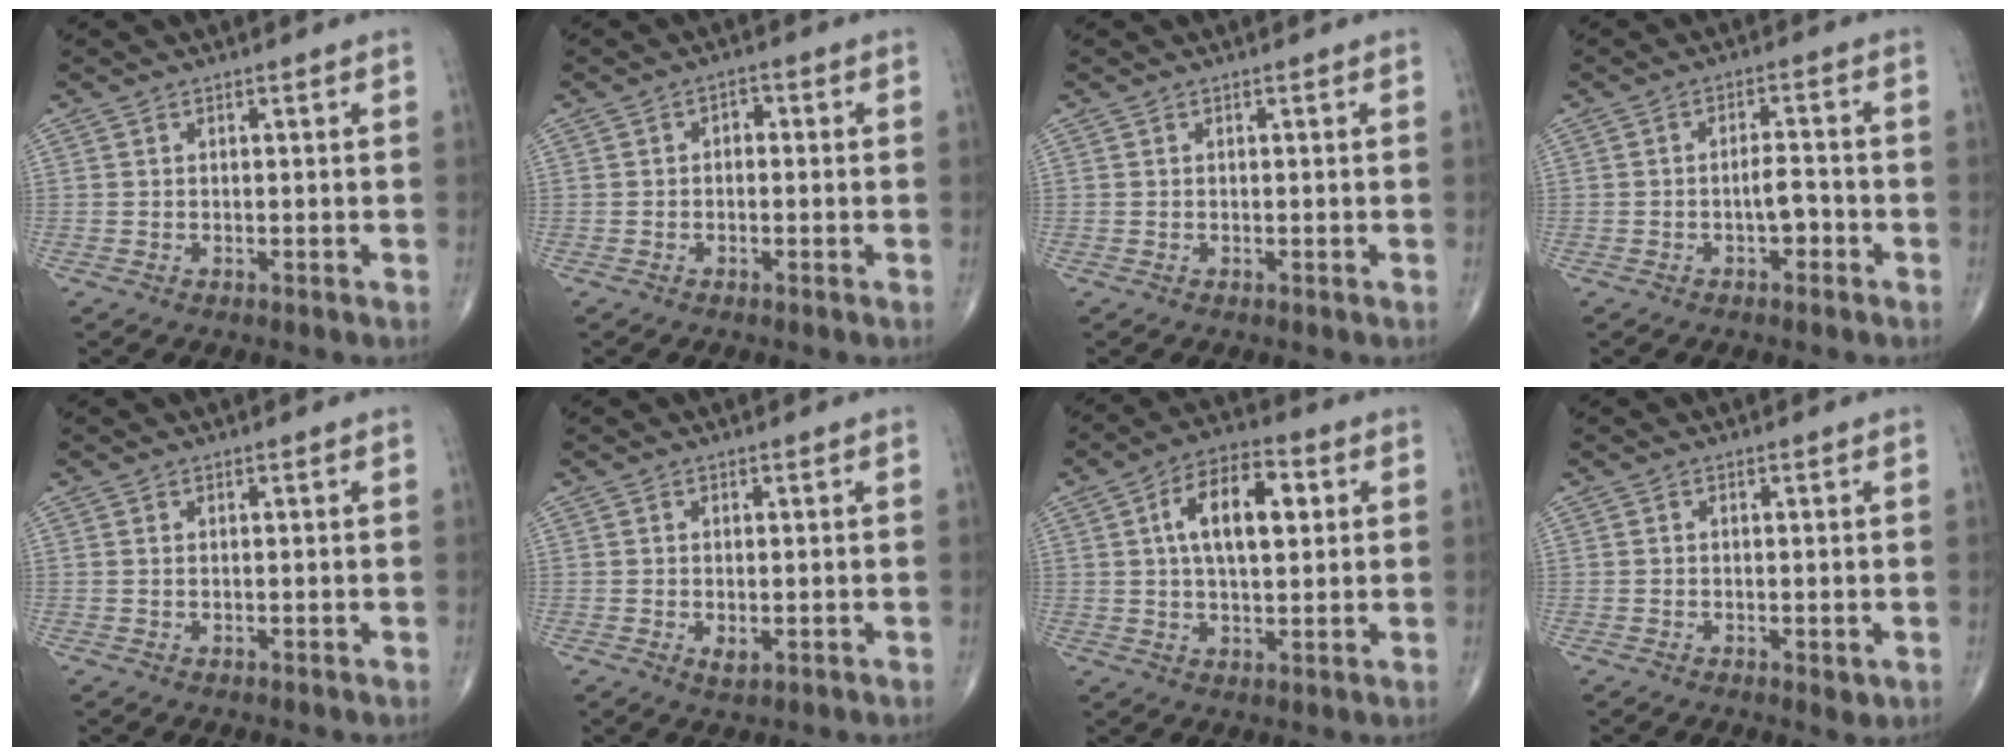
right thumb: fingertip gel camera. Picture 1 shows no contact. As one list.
[{"total": 1.8, "force": [-0.2, 1.3, 1.3], "torque": [-0.006, 0.008, -0.011]}, {"total": 0.0}, {"total": 3.7, "force": [-1.5, 1.7, 2.8], "torque": [-0.038, 0.018, -0.026]}, {"total": 0.0}, {"total": 1.9, "force": [-0.4, 0.9, 1.6], "torque": [-0.028, -0.005, -0.003]}, {"total": 12.5, "force": [2.9, 6.2, 10.5], "torque": [-0.161, 0.011, 0.043]}, {"total": 1.6, "force": [-0.4, 0.8, 1.4], "torque": [-0.015, -0.003, -0.006]}]